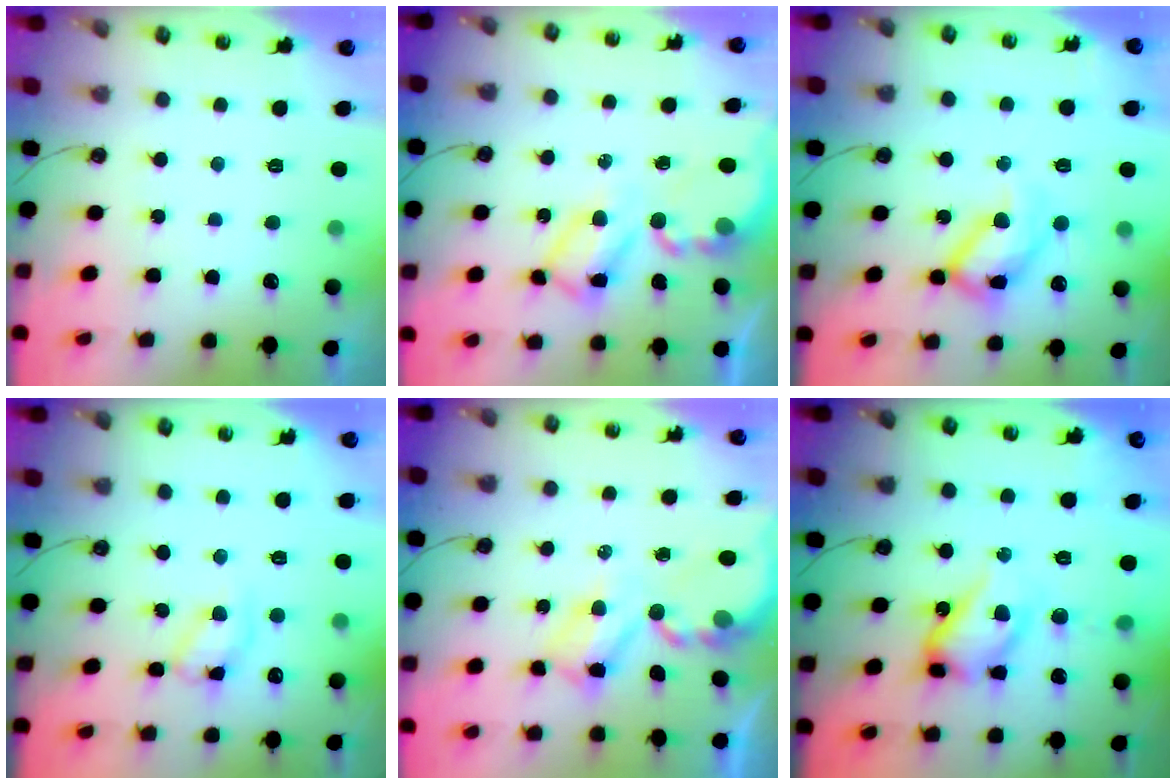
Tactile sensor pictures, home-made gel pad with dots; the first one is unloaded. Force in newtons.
{"total": 8.9, "press": 8.9, "slide": 0.5}
{"total": 16.5, "press": 16.4, "slide": 2.1}
{"total": 10.7, "press": 10.6, "slide": 0.5}
{"total": 6.9, "press": 6.9, "slide": 0.5}
{"total": 15.2, "press": 15.1, "slide": 0.8}